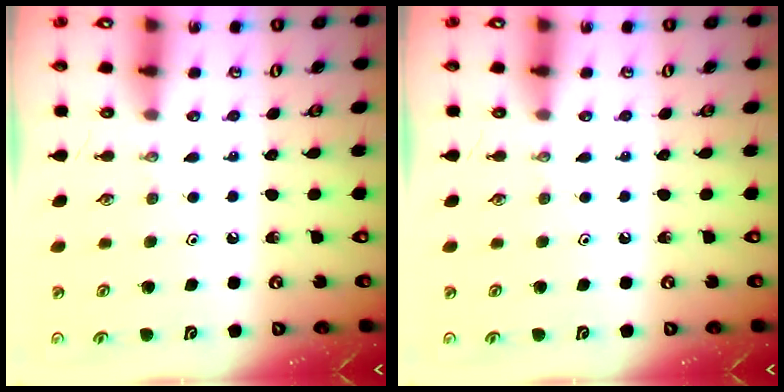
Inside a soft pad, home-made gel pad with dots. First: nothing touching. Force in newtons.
{"total": 0.0}